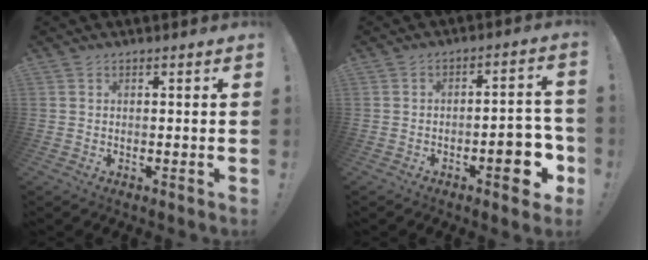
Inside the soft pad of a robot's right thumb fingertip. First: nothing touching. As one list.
[{"total": 10.5, "force": [-4.3, 3.9, 8.7], "torque": [-0.102, 0.019, -0.068]}]